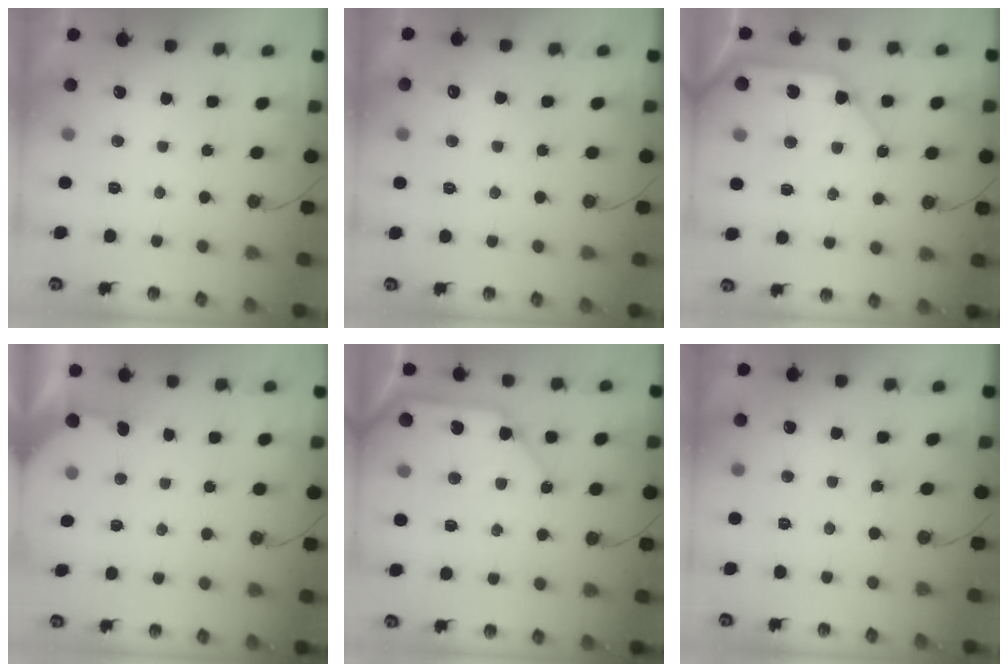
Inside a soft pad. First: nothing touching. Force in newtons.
{"total": 3.8, "press": 3.8, "slide": 0.5}
{"total": 13.4, "press": 13.3, "slide": 1.9}
{"total": 2.8, "press": 2.8, "slide": 0.4}
{"total": 13.4, "press": 13.3, "slide": 1.9}
{"total": 3.1, "press": 3.0, "slide": 0.4}